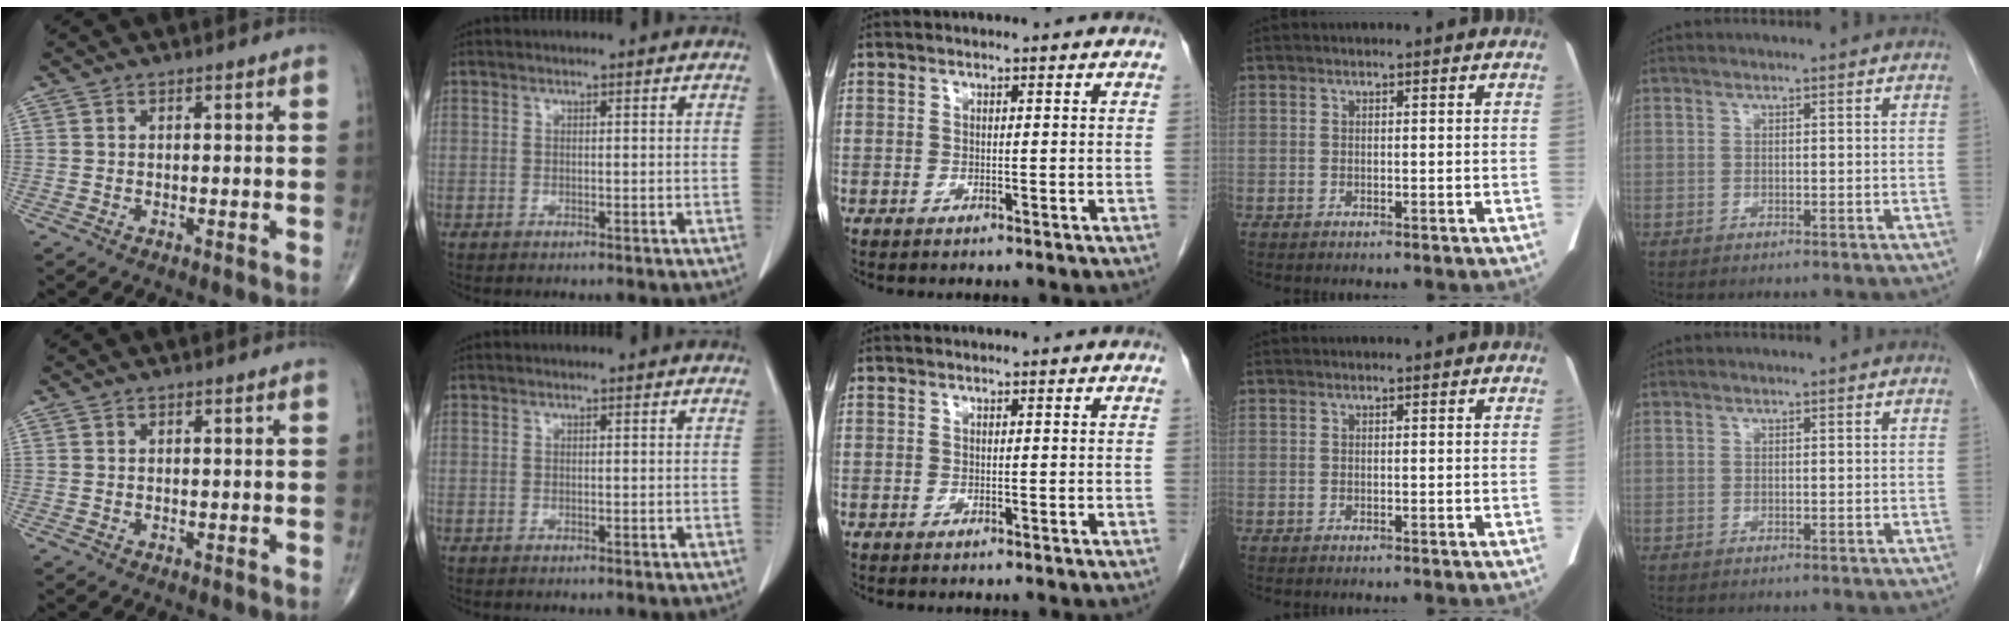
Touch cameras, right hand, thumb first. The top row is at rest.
{}